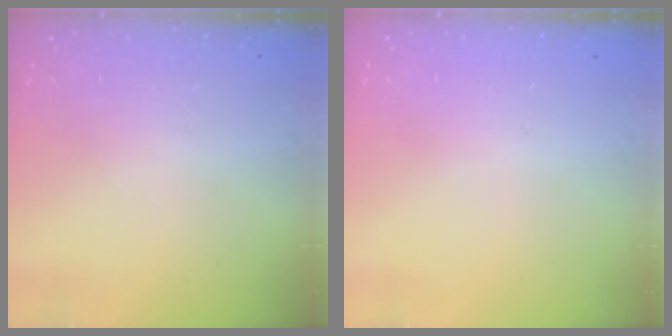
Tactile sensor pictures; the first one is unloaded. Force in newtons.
{"total": 0.0}